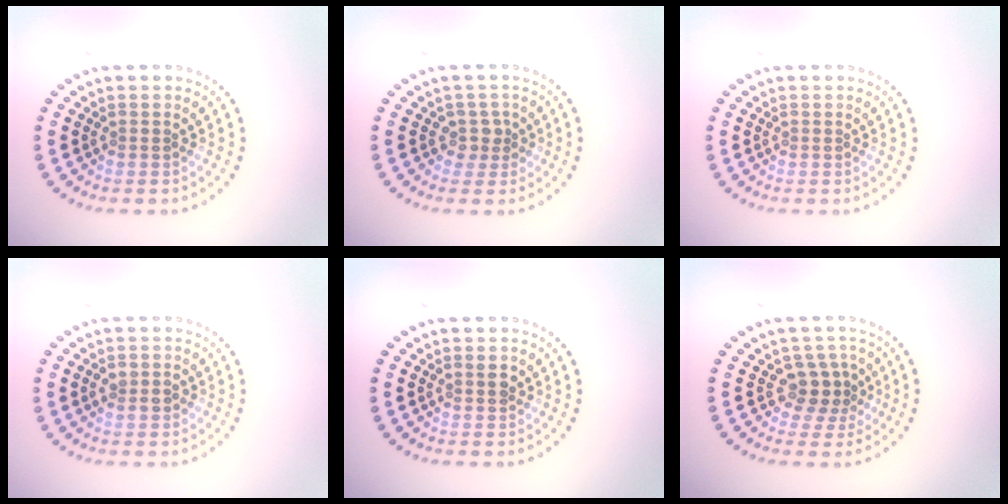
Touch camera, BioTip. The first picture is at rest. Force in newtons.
{"total": 1.5, "press": 1.2, "slide": 0.9}
{"total": 0.0}
{"total": 1.5, "press": 1.5, "slide": 0.2}
{"total": 1.3, "press": 1.2, "slide": 0.4}
{"total": 2.6, "press": 2.1, "slide": 1.5}